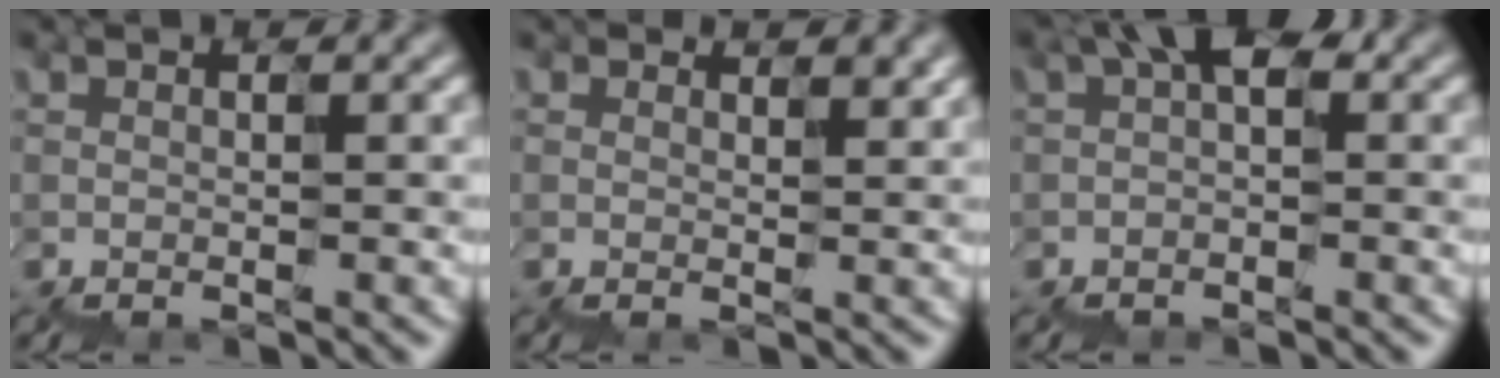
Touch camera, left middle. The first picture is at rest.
{"total": 2.0, "force": [1.1, 1.1, 1.3], "torque": [0.000, 0.008, 0.011]}
{"total": 1.0, "force": [0.3, 0.3, 0.9], "torque": [-0.044, 0.006, 0.000]}